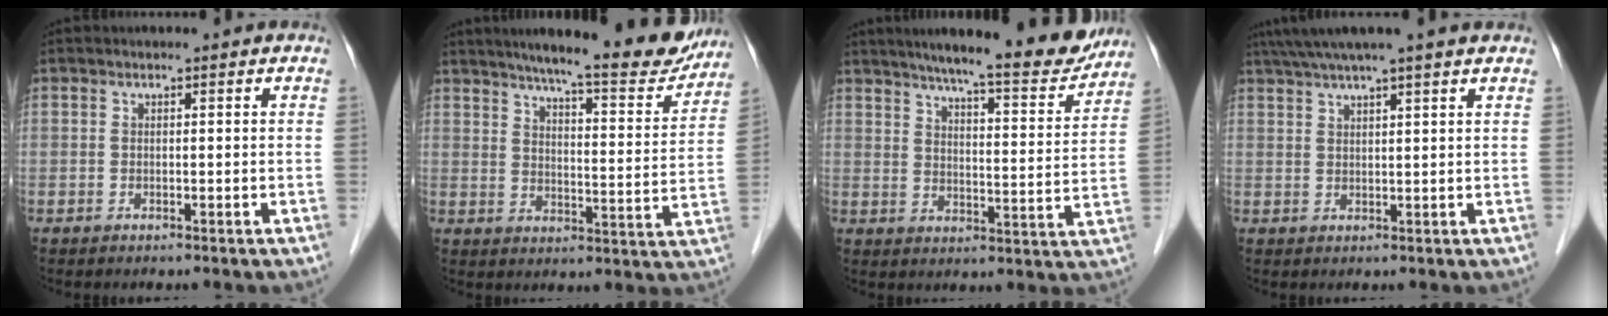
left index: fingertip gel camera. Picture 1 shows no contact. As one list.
[{"total": 18.5, "force": [16.2, 2.0, 8.7], "torque": [-0.120, -0.026, 0.210]}, {"total": 17.0, "force": [15.0, 1.5, 7.9], "torque": [-0.109, -0.021, 0.197]}, {"total": 8.6, "force": [7.0, -0.8, 4.8], "torque": [-0.083, 0.037, 0.099]}]